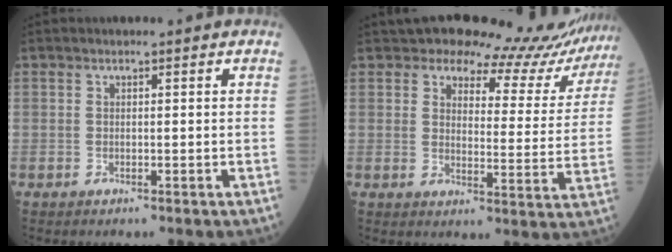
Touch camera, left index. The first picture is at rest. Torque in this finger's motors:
{"motor_torque": [1.22, -0.92, 0.18, 0.02]}